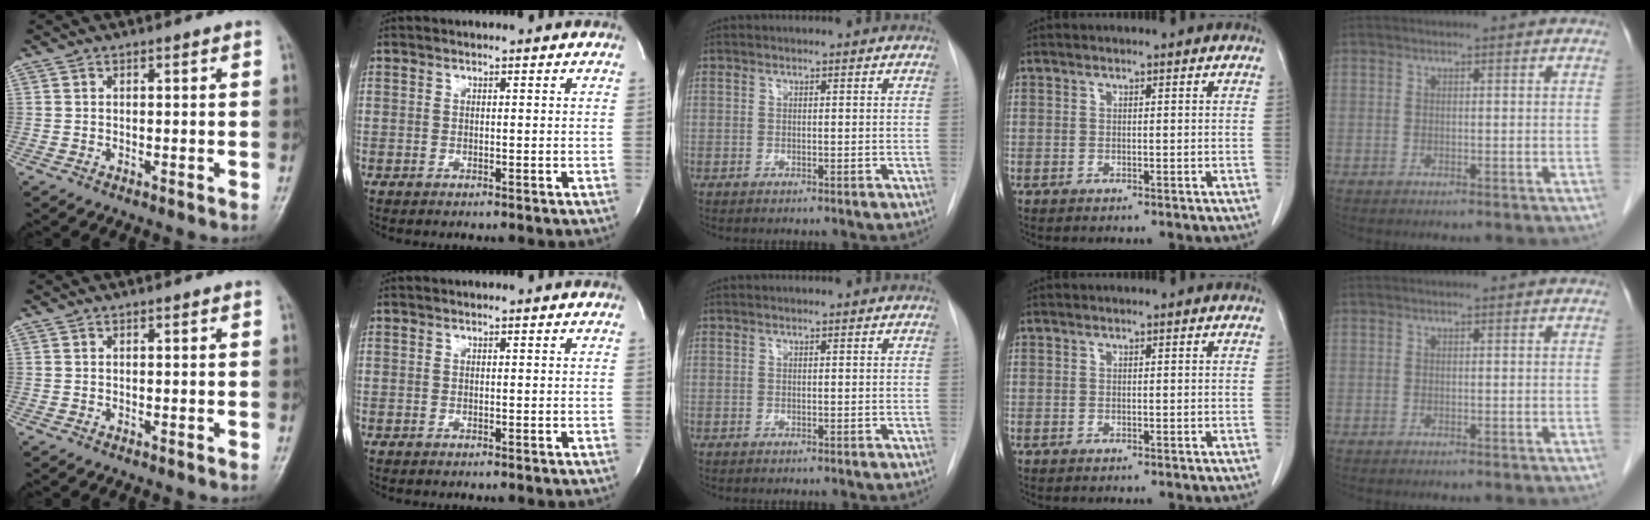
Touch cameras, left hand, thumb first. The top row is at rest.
{}